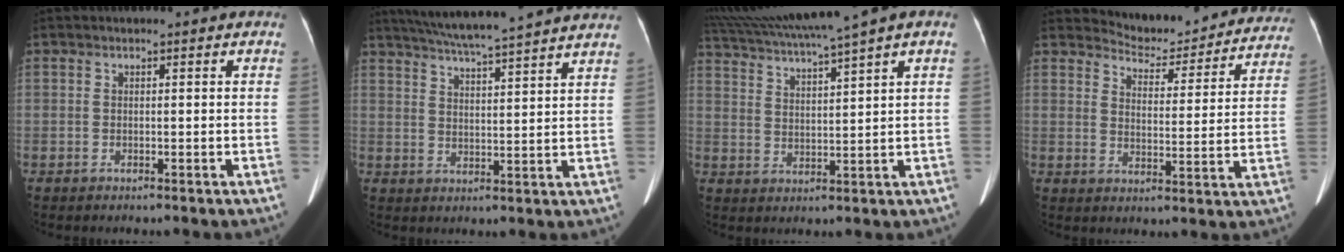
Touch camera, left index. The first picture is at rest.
{"total": 18.1, "force": [16.0, -0.6, 8.3], "torque": [-0.145, 0.010, 0.219]}
{"total": 12.6, "force": [10.2, -1.6, 7.3], "torque": [-0.131, 0.020, 0.163]}
{"total": 15.8, "force": [15.2, 3.6, 2.3], "torque": [-0.011, -0.034, 0.174]}